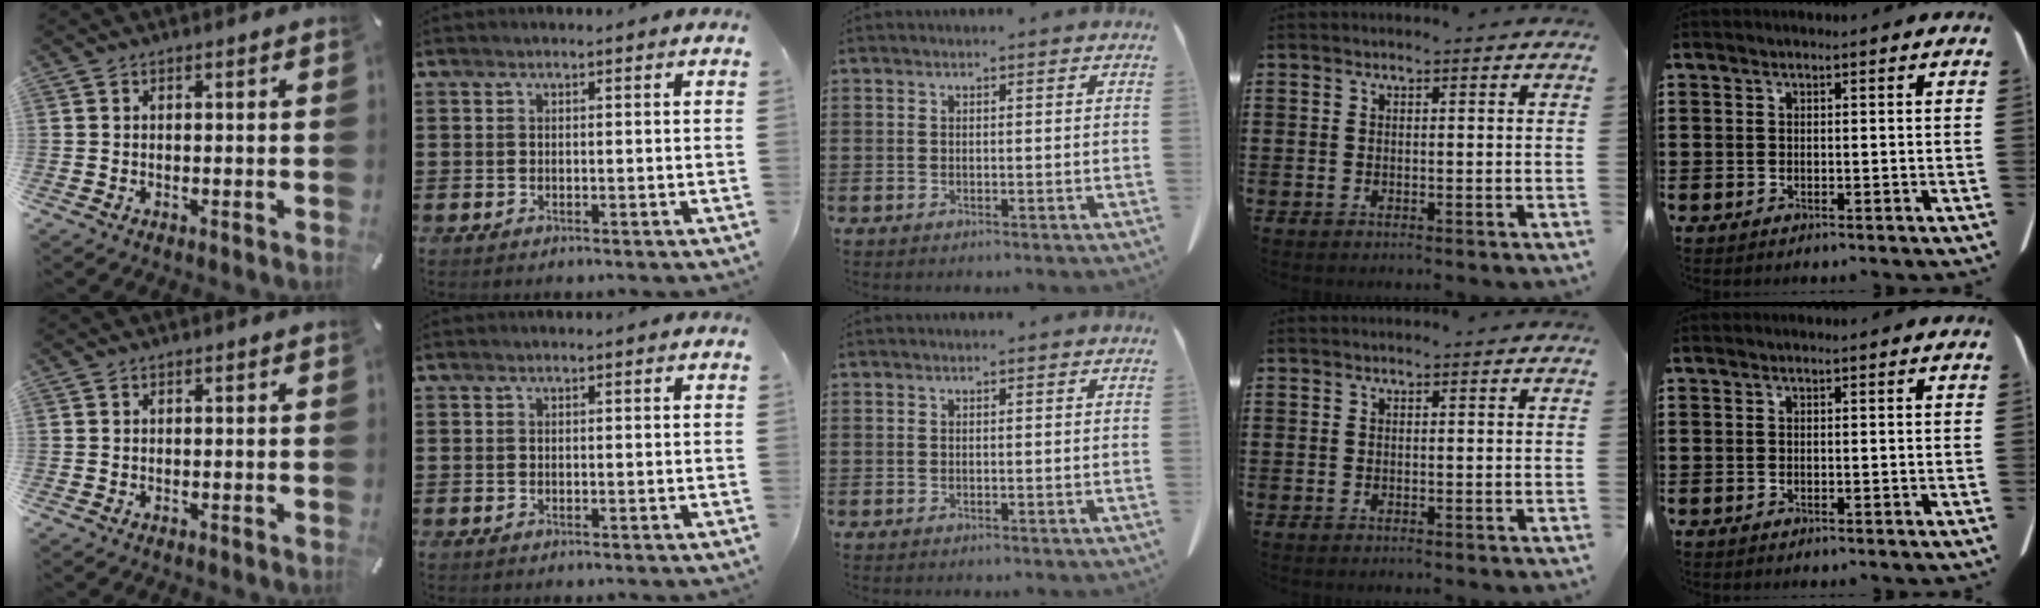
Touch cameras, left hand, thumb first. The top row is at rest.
{}